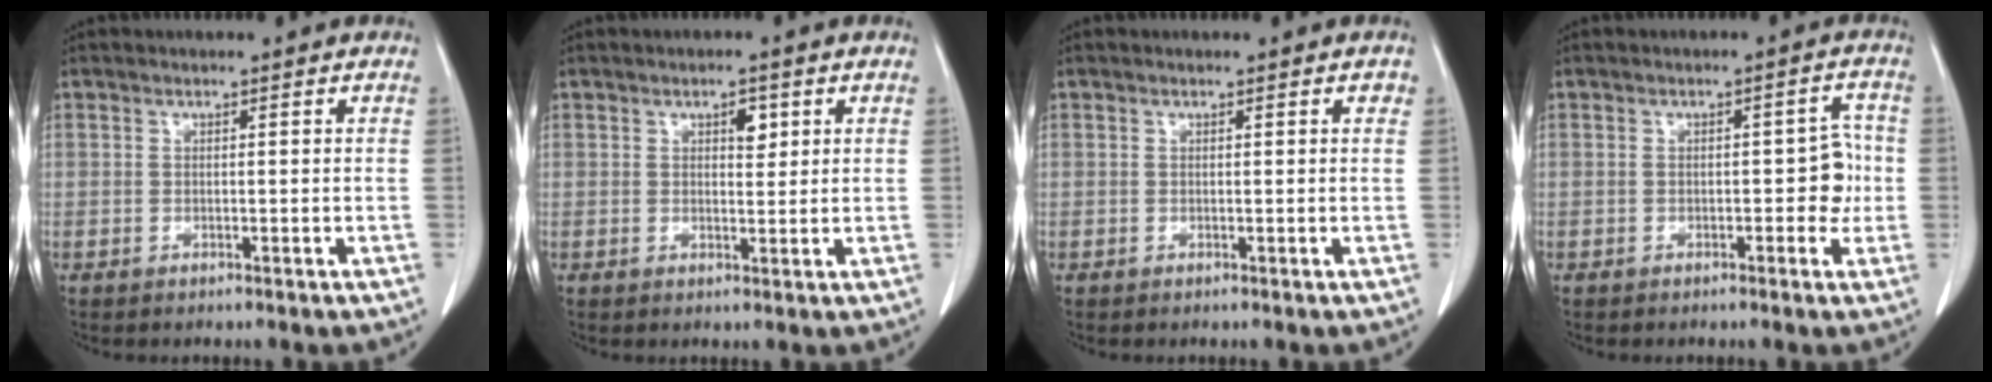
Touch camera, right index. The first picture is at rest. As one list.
[{"total": 2.6, "force": [1.2, 1.2, 2.0], "torque": [-0.027, -0.002, 0.017]}, {"total": 0.7, "force": [0.4, 0.2, 0.5], "torque": [-0.001, 0.001, 0.002]}, {"total": 3.9, "force": [-0.5, 1.8, 3.4], "torque": [-0.036, 0.018, -0.005]}]